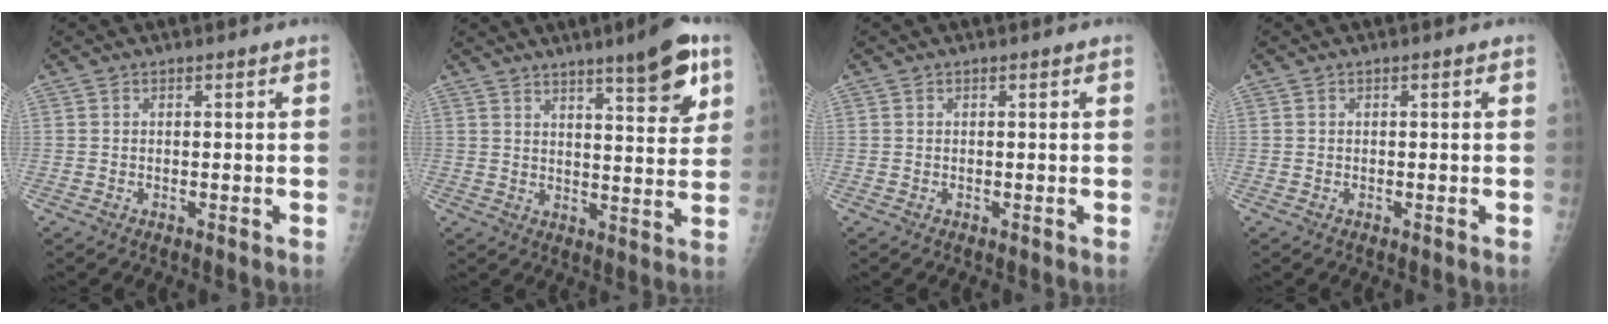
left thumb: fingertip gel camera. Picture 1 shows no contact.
{"total": 11.3, "force": [6.7, 2.3, 8.8], "torque": [-0.105, -0.033, 0.093]}
{"total": 0.0}
{"total": 0.0}